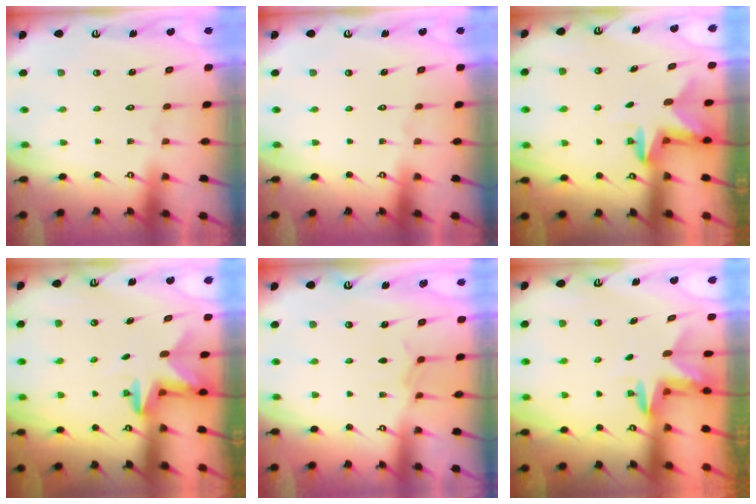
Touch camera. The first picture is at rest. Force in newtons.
{"total": 0.0}
{"total": 2.7, "press": 2.7, "slide": 0.5}
{"total": 2.8, "press": 2.7, "slide": 0.5}
{"total": 5.1, "press": 5.0, "slide": 0.4}
{"total": 3.0, "press": 3.0, "slide": 0.2}